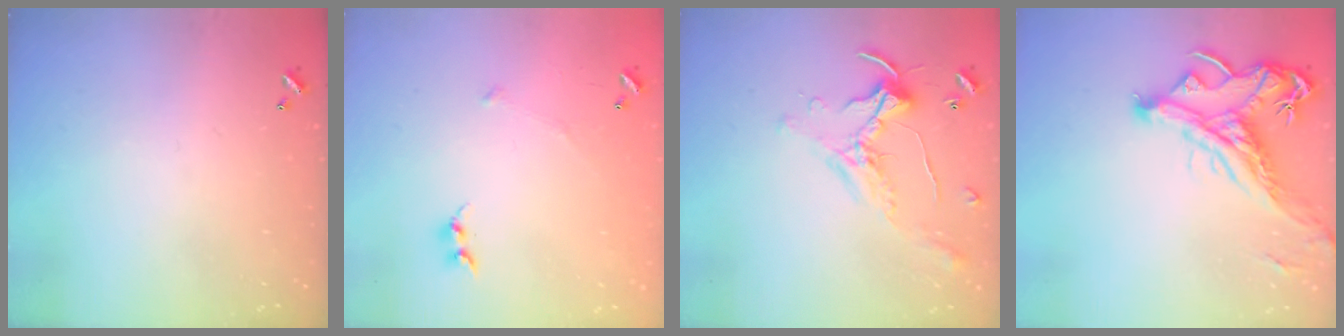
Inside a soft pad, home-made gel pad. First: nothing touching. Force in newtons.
{"total": 6.1, "press": 6.0, "slide": 0.6}
{"total": 0.8, "press": 0.8, "slide": 0.2}
{"total": 3.5, "press": 3.3, "slide": 1.3}